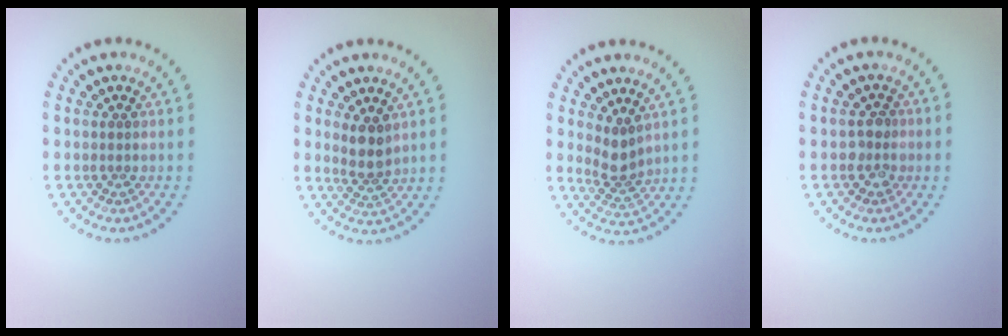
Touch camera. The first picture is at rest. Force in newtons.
{"total": 2.4, "press": 2.0, "slide": 1.3}
{"total": 2.4, "press": 1.8, "slide": 1.6}
{"total": 1.7, "press": 1.7, "slide": 0.4}